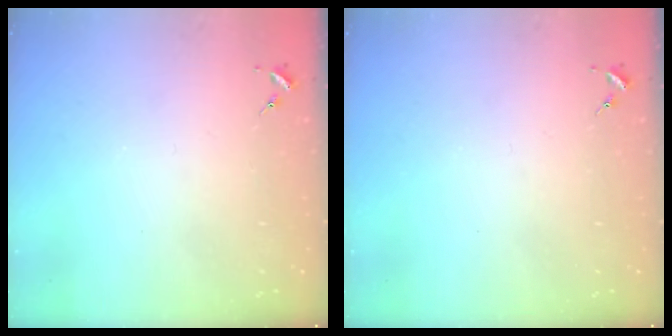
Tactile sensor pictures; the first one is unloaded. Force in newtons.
{"total": 0.0}